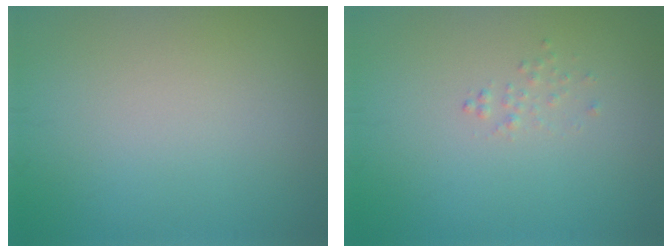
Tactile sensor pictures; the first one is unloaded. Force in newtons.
{"total": 0.7, "press": 0.7, "slide": 0.1}